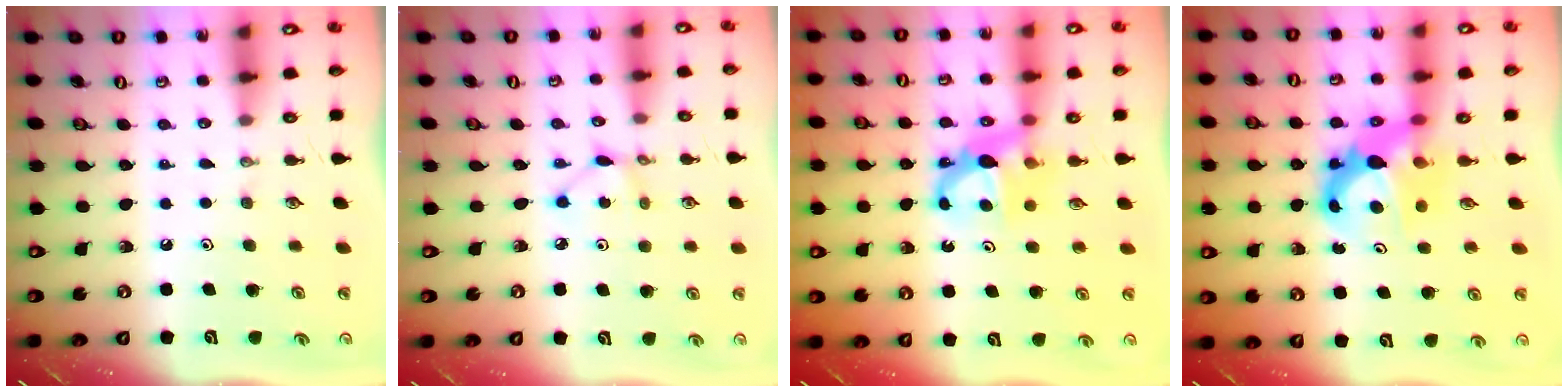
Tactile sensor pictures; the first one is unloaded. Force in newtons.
{"total": 3.8, "press": 3.8, "slide": 0.3}
{"total": 7.3, "press": 7.3, "slide": 0.4}
{"total": 8.2, "press": 8.2, "slide": 0.7}